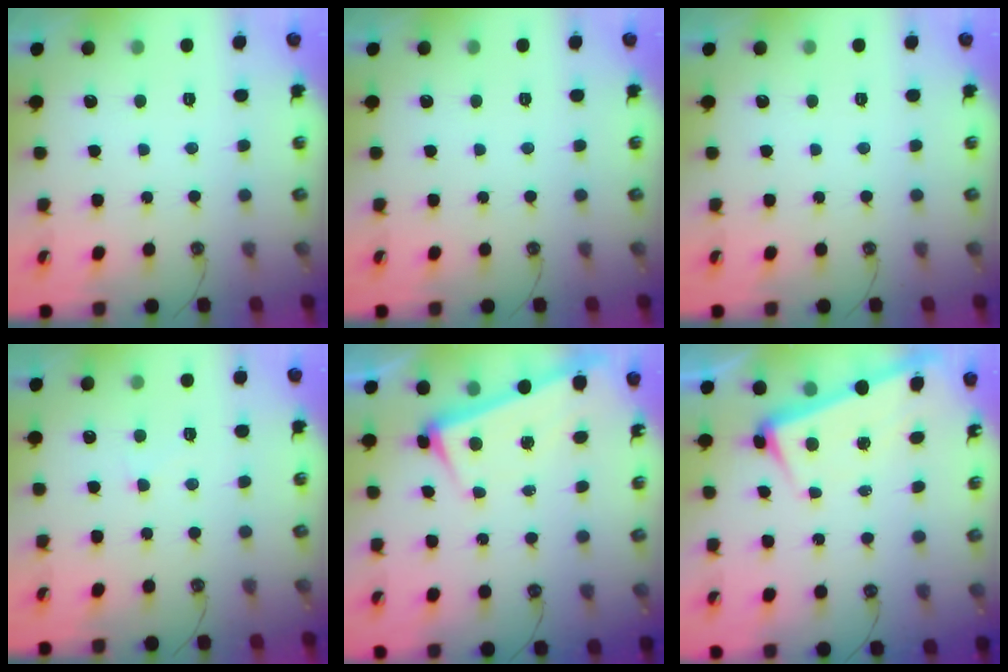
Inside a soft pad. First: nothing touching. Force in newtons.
{"total": 0.0}
{"total": 0.0}
{"total": 0.9, "press": 0.4, "slide": 0.8}
{"total": 3.4, "press": 3.2, "slide": 1.0}
{"total": 3.0, "press": 2.8, "slide": 1.0}